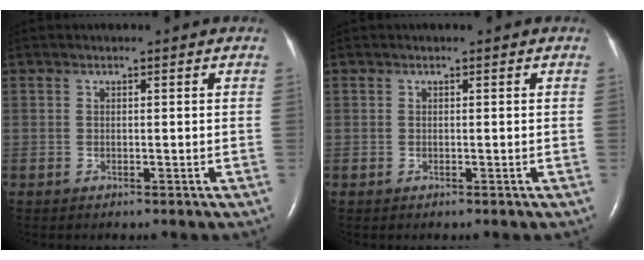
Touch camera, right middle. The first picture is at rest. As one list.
[{"total": 0.0}]